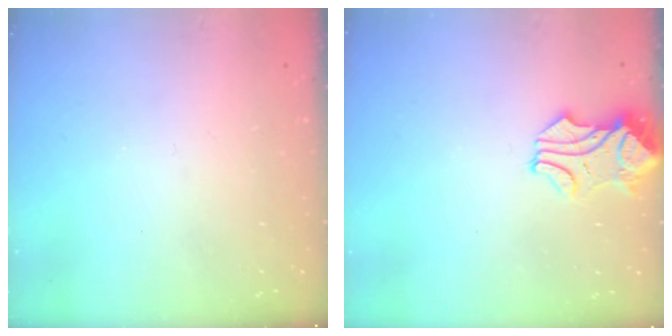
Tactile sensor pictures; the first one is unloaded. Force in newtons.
{"total": 0.0}